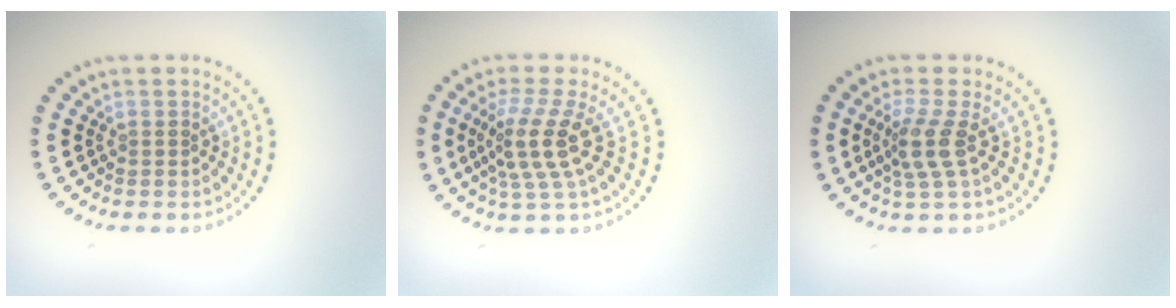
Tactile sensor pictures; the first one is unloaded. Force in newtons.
{"total": 4.0, "press": 3.0, "slide": 2.6}
{"total": 2.7, "press": 2.0, "slide": 1.7}